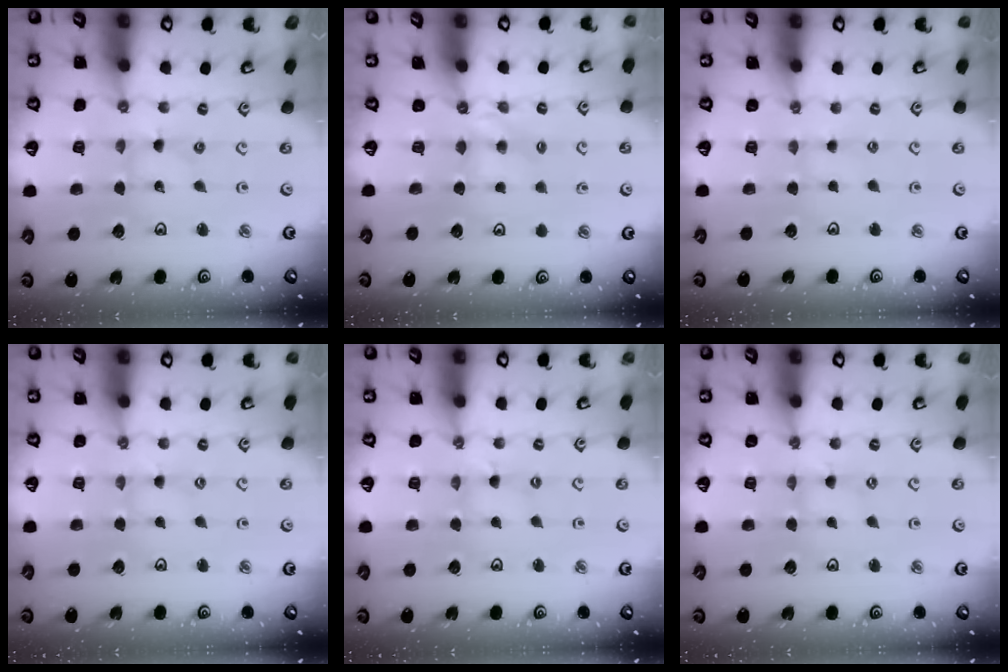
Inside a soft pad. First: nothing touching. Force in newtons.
{"total": 4.2, "press": 4.2, "slide": 0.6}
{"total": 0.6, "press": 0.6, "slide": 0.2}
{"total": 0.8, "press": 0.8, "slide": 0.1}
{"total": 0.9, "press": 0.9, "slide": 0.2}
{"total": 0.0}